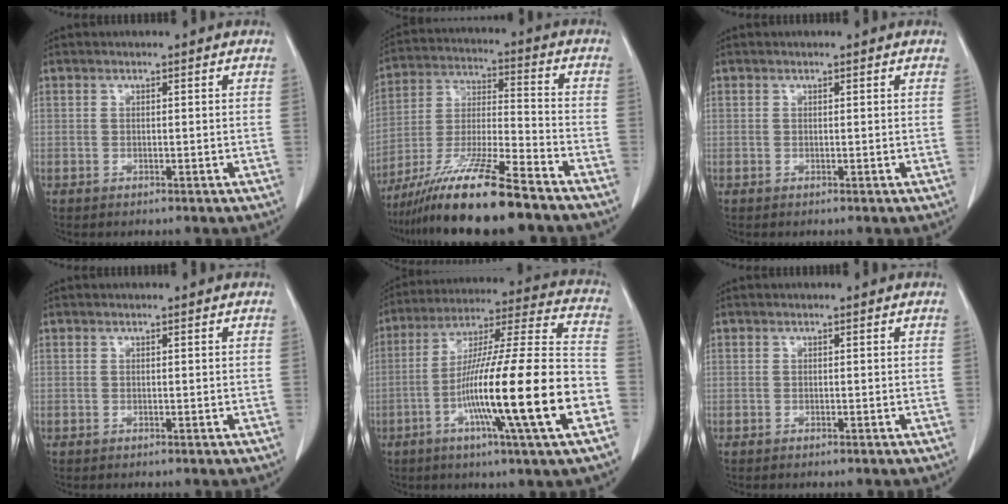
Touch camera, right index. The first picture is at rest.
{"total": 16.4, "force": [-12.4, 0.5, 10.8], "torque": [-0.220, -0.030, -0.226]}
{"total": 0.0}
{"total": 0.0}
{"total": 22.2, "force": [-7.1, 0.0, 21.0], "torque": [-0.339, -0.013, -0.124]}
{"total": 0.0}